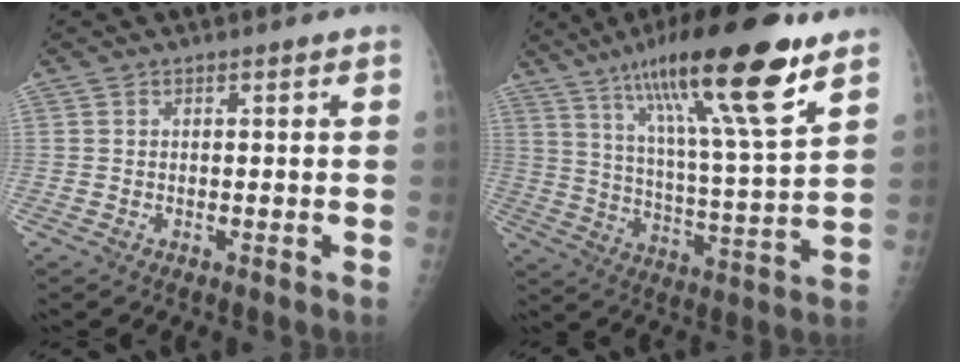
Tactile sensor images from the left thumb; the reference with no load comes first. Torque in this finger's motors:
{"motor_torque": [1.00, 0.22, 1.46, -1.30, 0.50]}